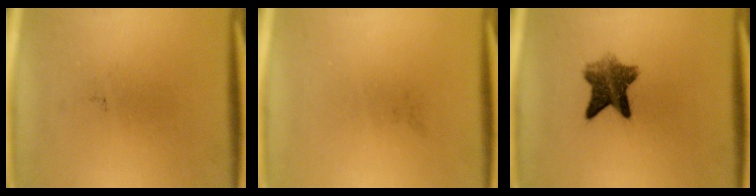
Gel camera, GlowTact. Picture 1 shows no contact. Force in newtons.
{"total": 0.0}
{"total": 6.9}